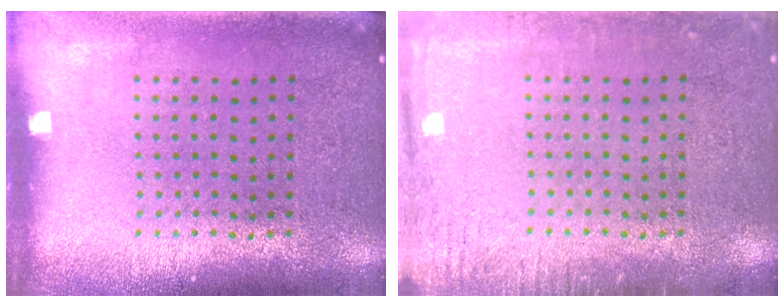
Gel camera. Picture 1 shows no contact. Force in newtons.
{"total": 2.3, "press": 2.2, "slide": 0.3}